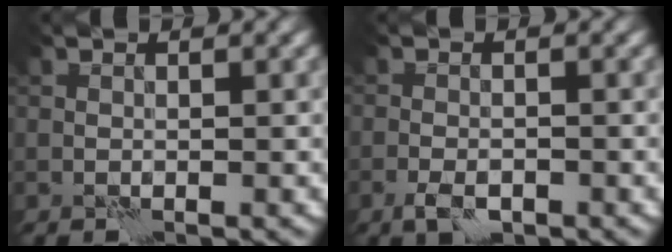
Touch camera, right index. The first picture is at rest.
{"total": 2.3, "force": [-1.3, 1.0, 1.6], "torque": [-0.032, -0.002, -0.028]}